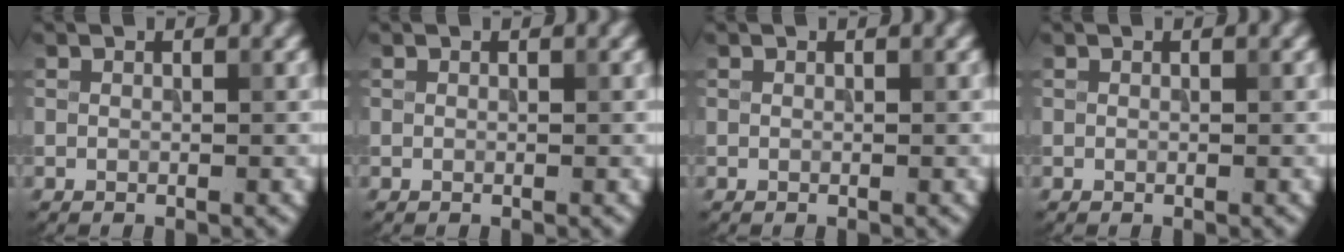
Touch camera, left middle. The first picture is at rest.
{"total": 0.0}
{"total": 0.0}
{"total": 0.0}